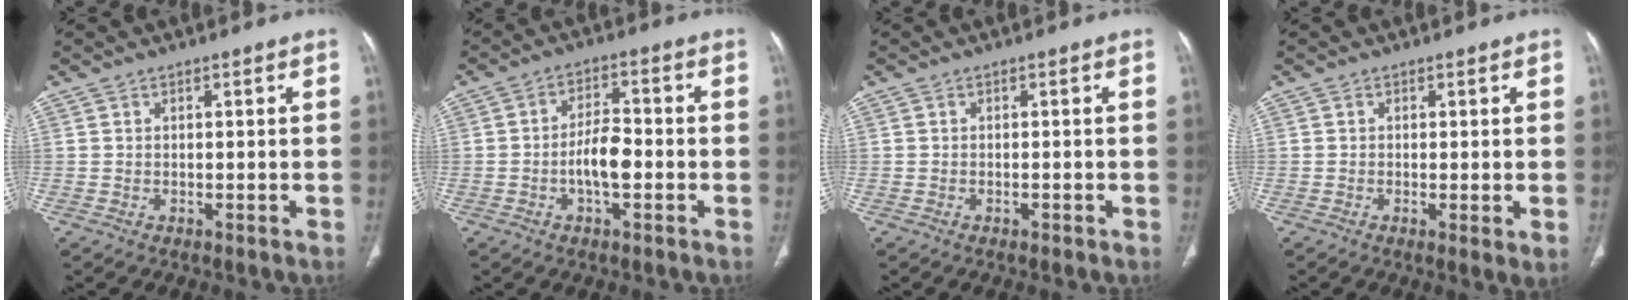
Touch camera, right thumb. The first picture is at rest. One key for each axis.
{"total": 6.5, "fx": -1.7, "fy": 2.9, "fz": 5.6, "tx": -0.092, "ty": 0.018, "tz": -0.033}
{"total": 0.7, "fx": -0.4, "fy": 0.3, "fz": 0.4, "tx": -0.010, "ty": 0.002, "tz": -0.005}
{"total": 2.5, "fx": -0.3, "fy": 0.5, "fz": 2.4, "tx": -0.049, "ty": -0.012, "tz": -0.008}